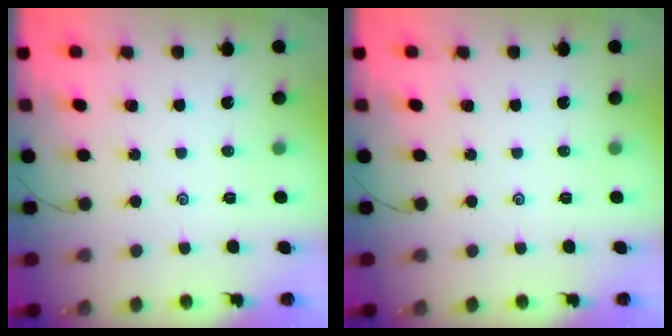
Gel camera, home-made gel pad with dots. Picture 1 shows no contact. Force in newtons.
{"total": 0.0}